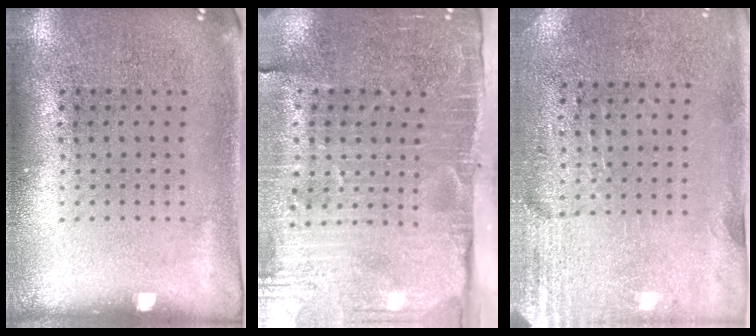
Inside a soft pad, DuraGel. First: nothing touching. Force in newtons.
{"total": 4.5, "press": 3.9, "slide": 2.4}
{"total": 2.8, "press": 2.4, "slide": 1.4}